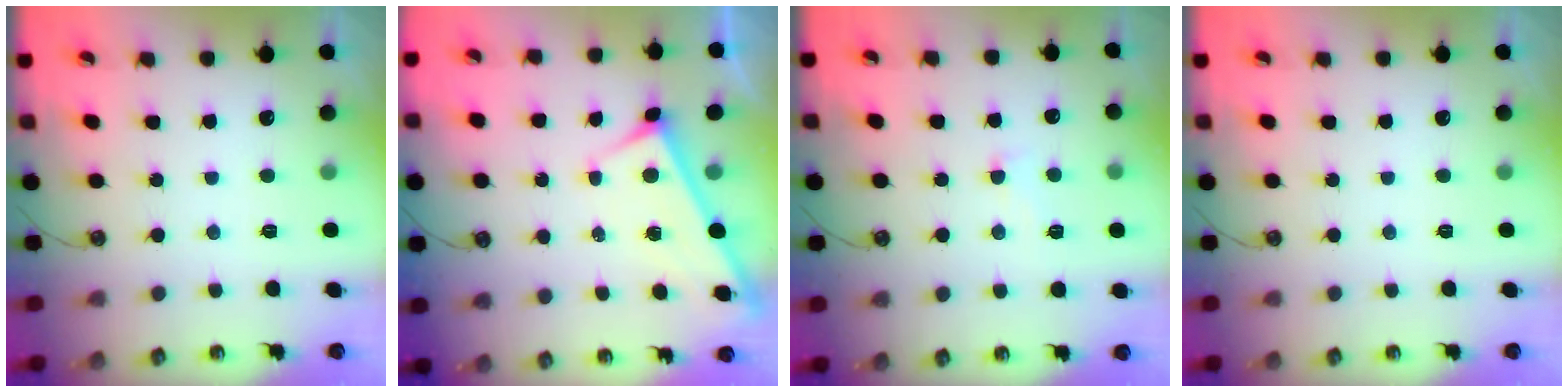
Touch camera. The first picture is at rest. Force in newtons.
{"total": 3.2, "press": 3.2, "slide": 0.3}
{"total": 0.9, "press": 0.3, "slide": 0.9}
{"total": 0.0}